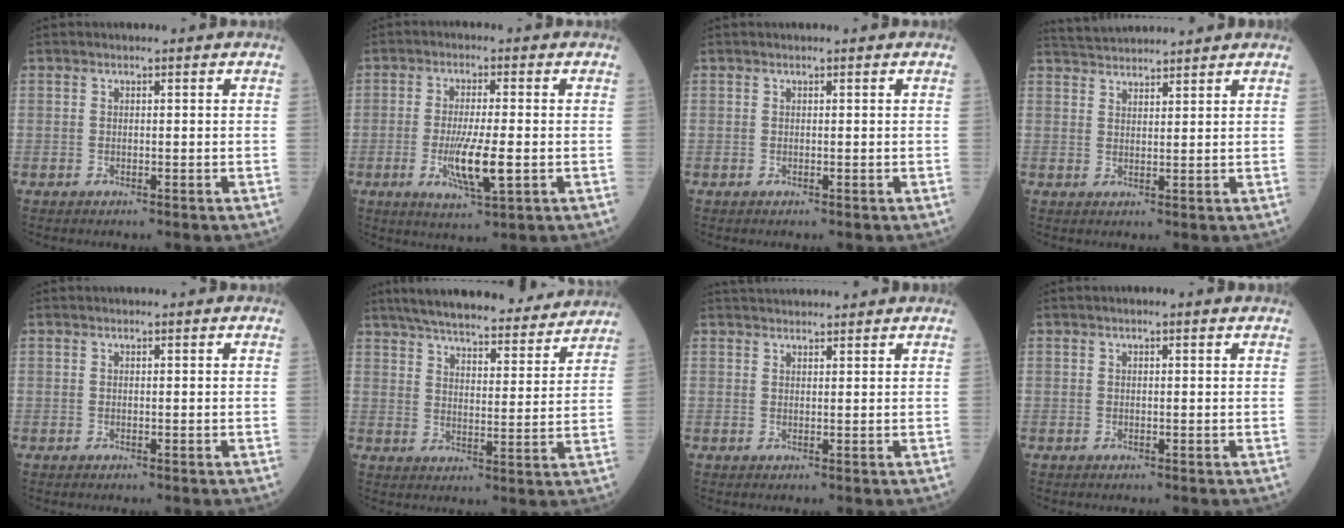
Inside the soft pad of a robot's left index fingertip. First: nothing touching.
{"total": 7.5, "force": [-1.7, 0.8, 7.2], "torque": [-0.140, -0.017, -0.029]}
{"total": 0.0}
{"total": 6.2, "force": [6.0, 0.1, 1.2], "torque": [-0.029, 0.036, 0.103]}
{"total": 0.0}
{"total": 24.2, "force": [21.6, 4.6, 9.9], "torque": [-0.158, 0.004, 0.288]}
{"total": 5.8, "force": [5.6, 0.7, 1.5], "torque": [-0.022, 0.036, 0.083]}
{"total": 0.9, "force": [0.6, 0.1, 0.7], "torque": [-0.013, 0.011, 0.008]}